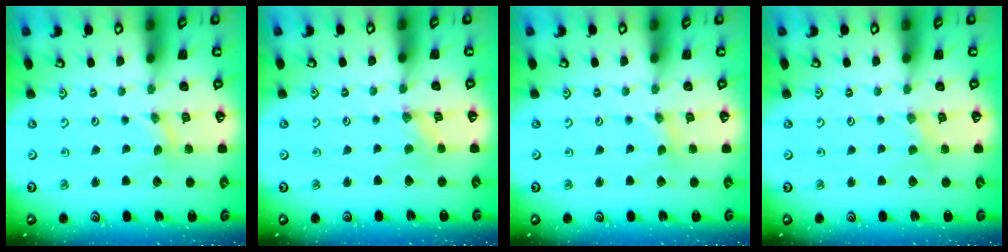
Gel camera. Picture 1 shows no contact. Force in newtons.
{"total": 0.6, "press": 0.5, "slide": 0.2}
{"total": 0.0}
{"total": 0.8, "press": 0.8, "slide": 0.2}